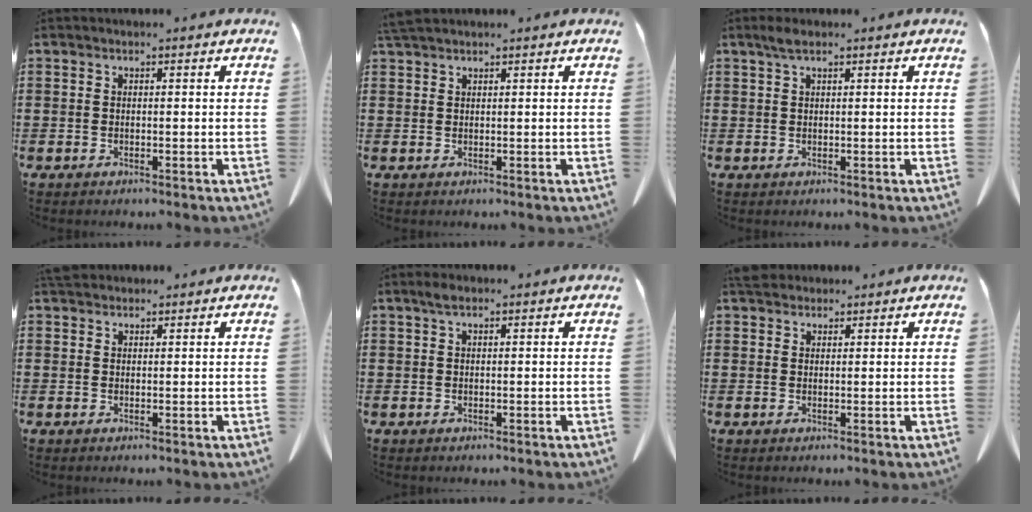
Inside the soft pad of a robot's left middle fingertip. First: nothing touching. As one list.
[{"total": 1.8, "force": [1.7, 0.1, 0.8], "torque": [-0.019, -0.001, 0.033]}, {"total": 1.9, "force": [1.1, 0.4, 1.5], "torque": [-0.032, 0.002, 0.020]}, {"total": 2.1, "force": [1.8, 0.8, 0.8], "torque": [-0.022, 0.003, 0.037]}, {"total": 1.4, "force": [0.7, 0.4, 1.1], "torque": [-0.024, 0.001, 0.014]}, {"total": 3.0, "force": [2.6, 1.2, 1.1], "torque": [-0.030, 0.002, 0.052]}]